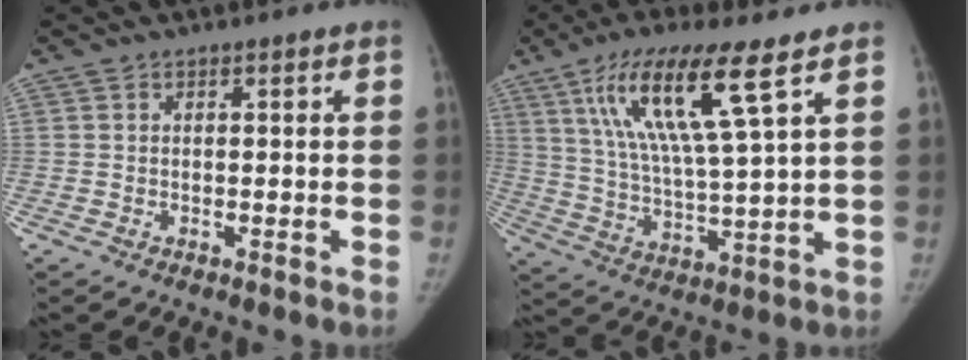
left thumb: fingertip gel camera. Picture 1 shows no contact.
{"total": 15.9, "force": [8.1, 2.0, 13.6], "torque": [-0.267, -0.032, 0.152]}